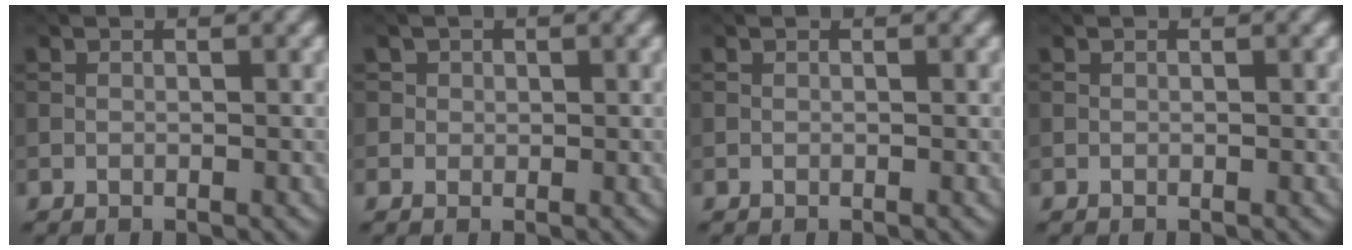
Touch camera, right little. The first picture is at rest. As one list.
[{"total": 1.3, "force": [0.5, 1.2, 0.1], "torque": [0.005, -0.005, 0.001]}, {"total": 0.0}, {"total": 0.0}]